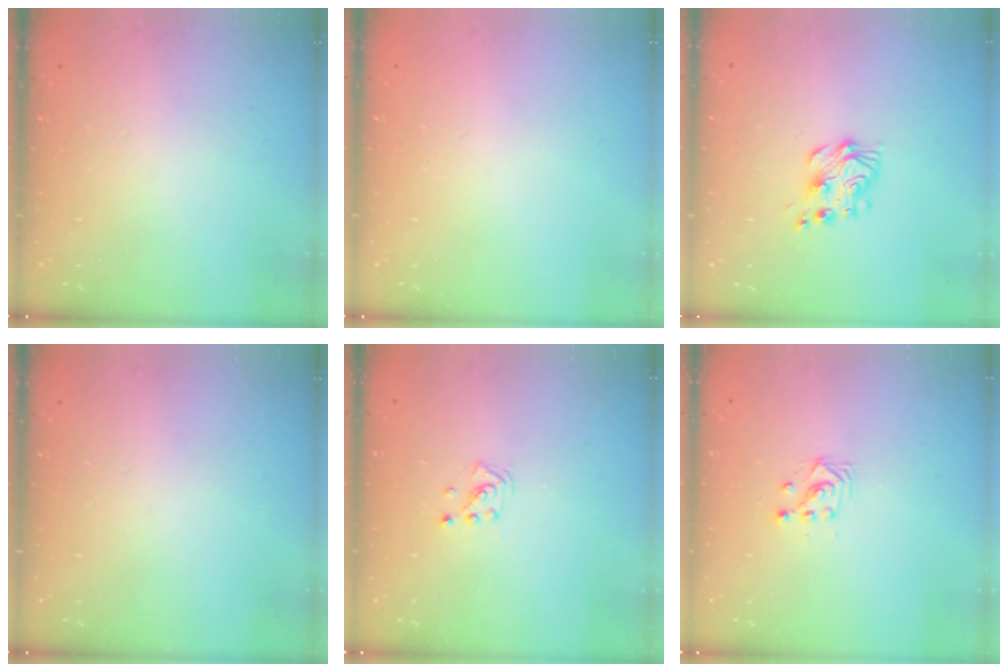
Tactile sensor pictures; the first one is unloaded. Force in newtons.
{"total": 0.0}
{"total": 8.1, "press": 8.1, "slide": 0.4}
{"total": 0.0}
{"total": 1.9, "press": 1.9, "slide": 0.1}
{"total": 3.0, "press": 3.0, "slide": 0.1}